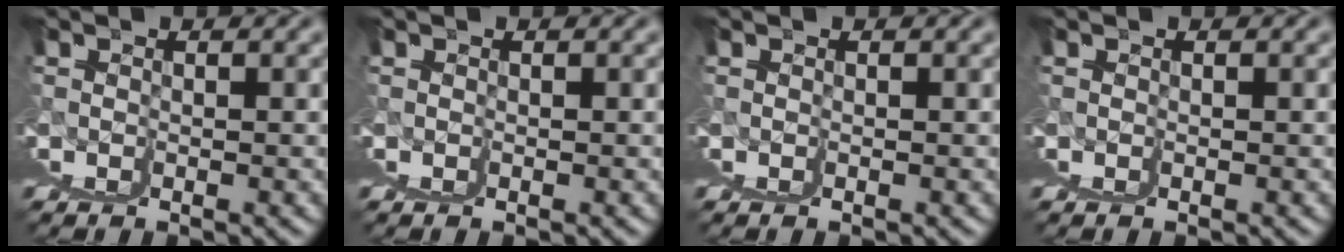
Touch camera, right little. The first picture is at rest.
{"total": 0.0}
{"total": 0.0}
{"total": 0.0}